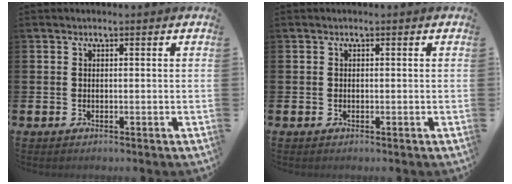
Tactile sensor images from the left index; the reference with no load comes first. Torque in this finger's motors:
{"motor_torque": [-0.27, -0.08, 0.01, -0.01]}